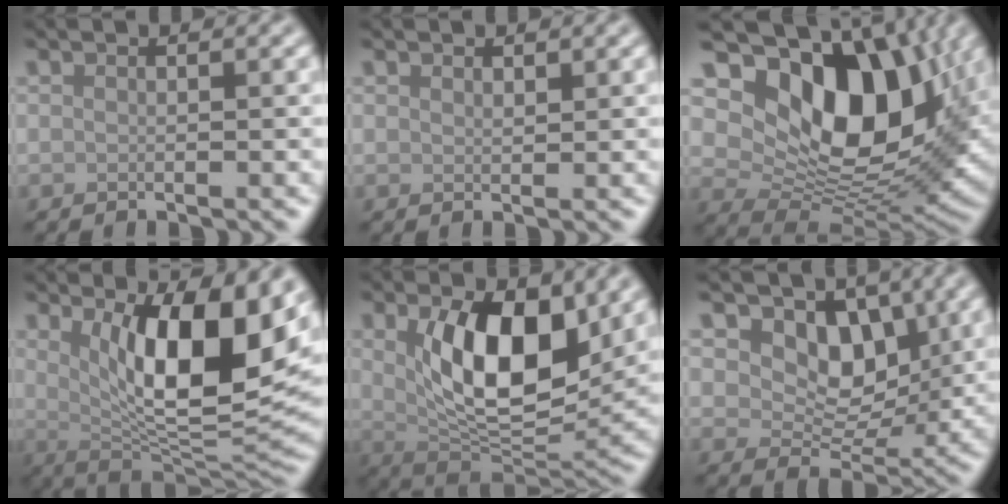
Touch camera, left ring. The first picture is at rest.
{"total": 0.7, "force": [0.6, 0.3, 0.1], "torque": [-0.002, -0.002, 0.013]}
{"total": 13.2, "force": [3.7, 8.1, 9.7], "torque": [-0.151, -0.014, 0.073]}
{"total": 11.7, "force": [3.0, 3.9, 10.6], "torque": [-0.152, -0.009, 0.053]}
{"total": 9.7, "force": [2.3, 4.7, 8.2], "torque": [-0.136, -0.013, 0.043]}
{"total": 5.9, "force": [2.3, 4.2, 3.5], "torque": [-0.051, -0.014, 0.028]}